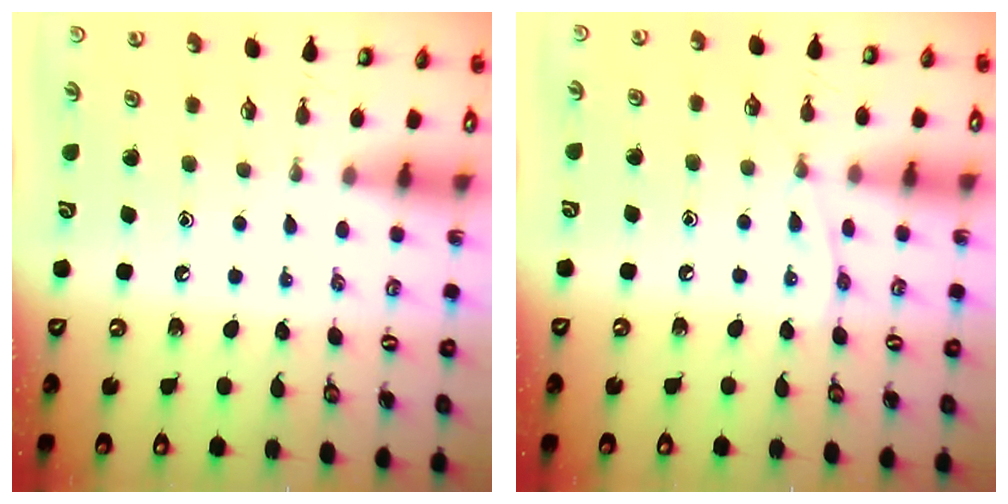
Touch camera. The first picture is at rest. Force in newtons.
{"total": 4.1, "press": 4.0, "slide": 0.5}